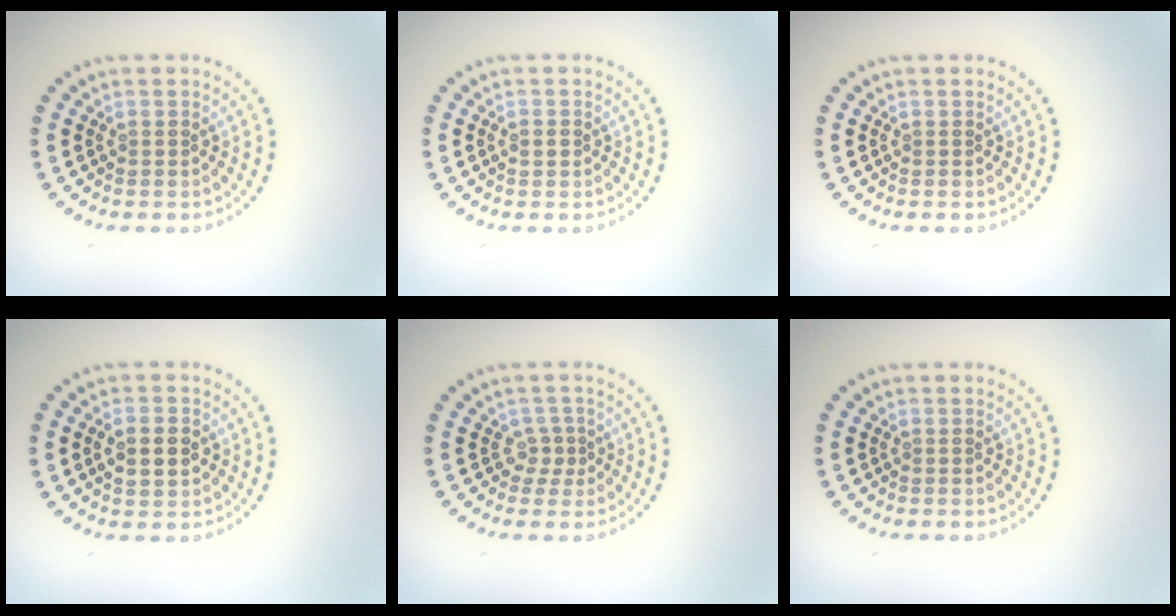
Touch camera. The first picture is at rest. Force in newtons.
{"total": 1.0, "press": 1.0, "slide": 0.0}
{"total": 0.0}
{"total": 3.2, "press": 3.1, "slide": 0.3}
{"total": 1.6, "press": 1.0, "slide": 1.2}
{"total": 0.0}